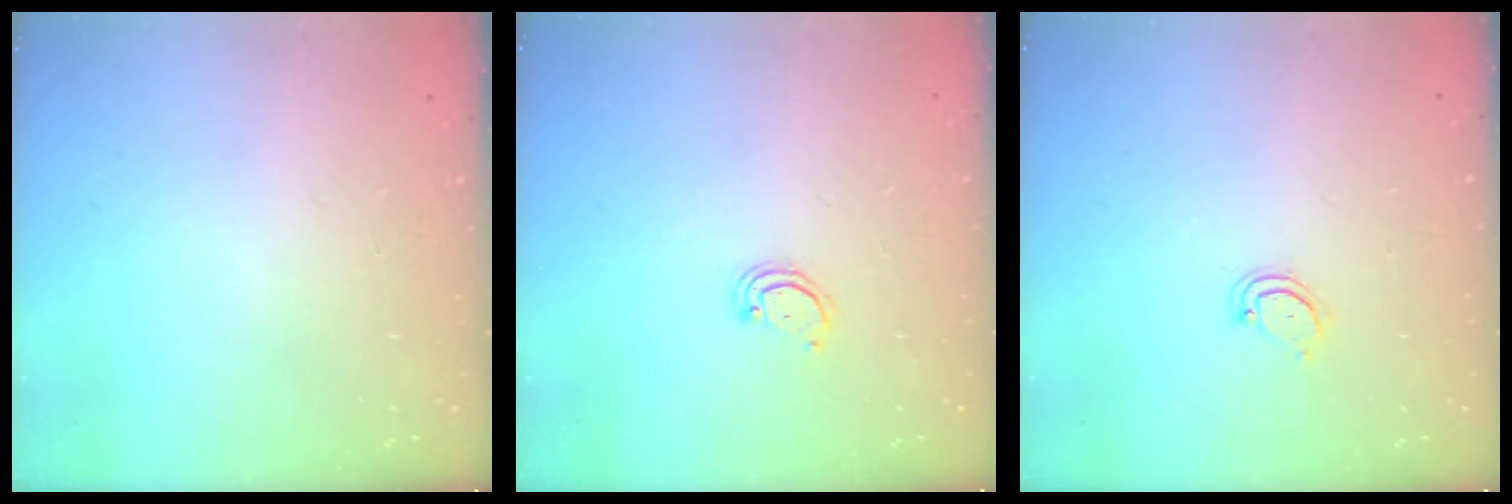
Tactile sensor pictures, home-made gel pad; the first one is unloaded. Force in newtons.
{"total": 2.4, "press": 2.4, "slide": 0.2}
{"total": 3.7, "press": 3.7, "slide": 0.4}